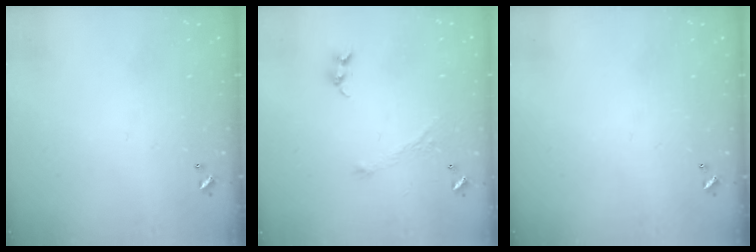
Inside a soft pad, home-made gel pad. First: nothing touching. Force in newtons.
{"total": 2.3, "press": 2.3, "slide": 0.4}
{"total": 0.0}